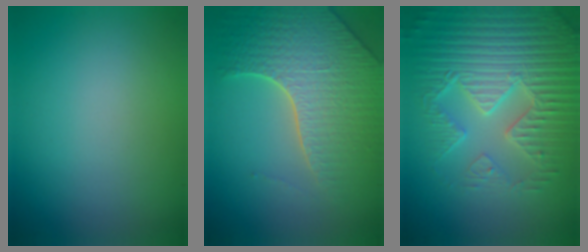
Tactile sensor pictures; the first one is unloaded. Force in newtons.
{"total": 6.4, "press": 5.2, "slide": 3.7}
{"total": 6.9, "press": 5.7, "slide": 3.8}